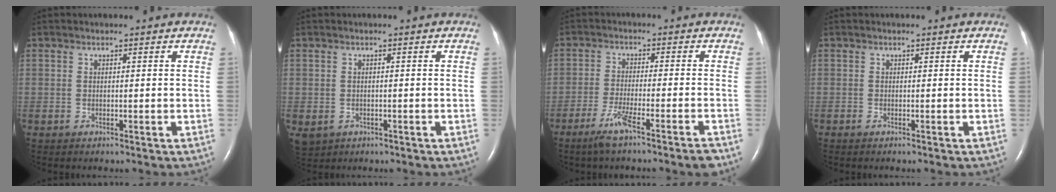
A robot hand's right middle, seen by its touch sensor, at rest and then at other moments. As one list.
[{"total": 3.7, "force": [-1.4, 3.1, 1.4], "torque": [-0.033, -0.002, -0.010]}, {"total": 6.7, "force": [-4.5, -0.5, 5.0], "torque": [-0.088, -0.015, -0.082]}, {"total": 0.0}]